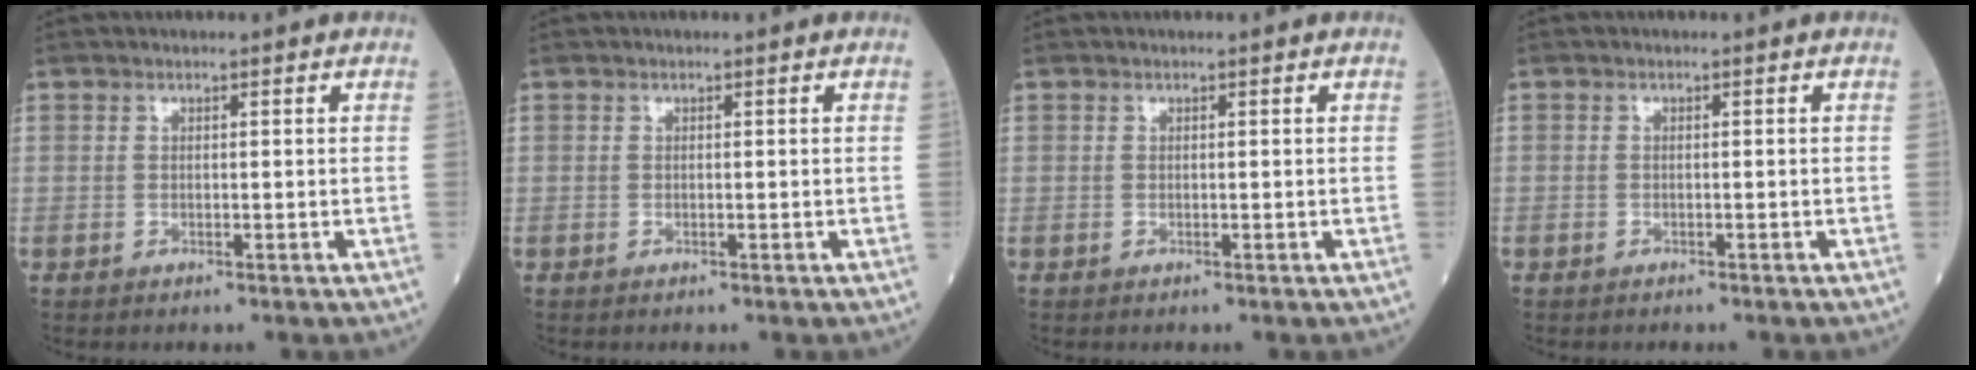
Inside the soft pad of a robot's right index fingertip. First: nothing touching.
{"total": 0.0}
{"total": 0.0}
{"total": 0.7, "force": [-0.6, 0.4, 0.0], "torque": [-0.006, 0.003, -0.012]}